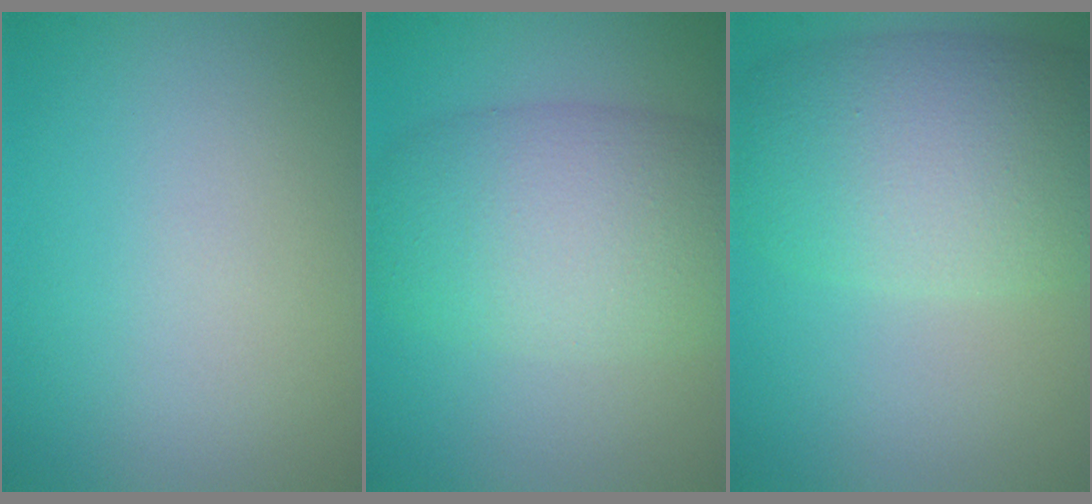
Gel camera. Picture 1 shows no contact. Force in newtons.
{"total": 7.9, "press": 7.9, "slide": 0.4}
{"total": 8.8, "press": 8.8, "slide": 0.3}